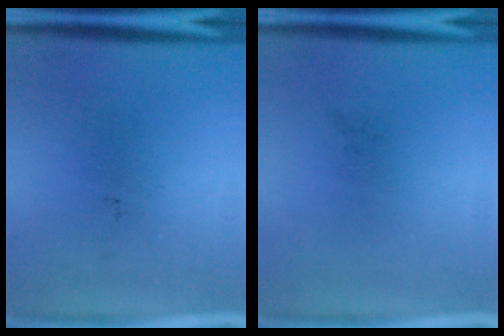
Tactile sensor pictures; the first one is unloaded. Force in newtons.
{"total": 0.0}